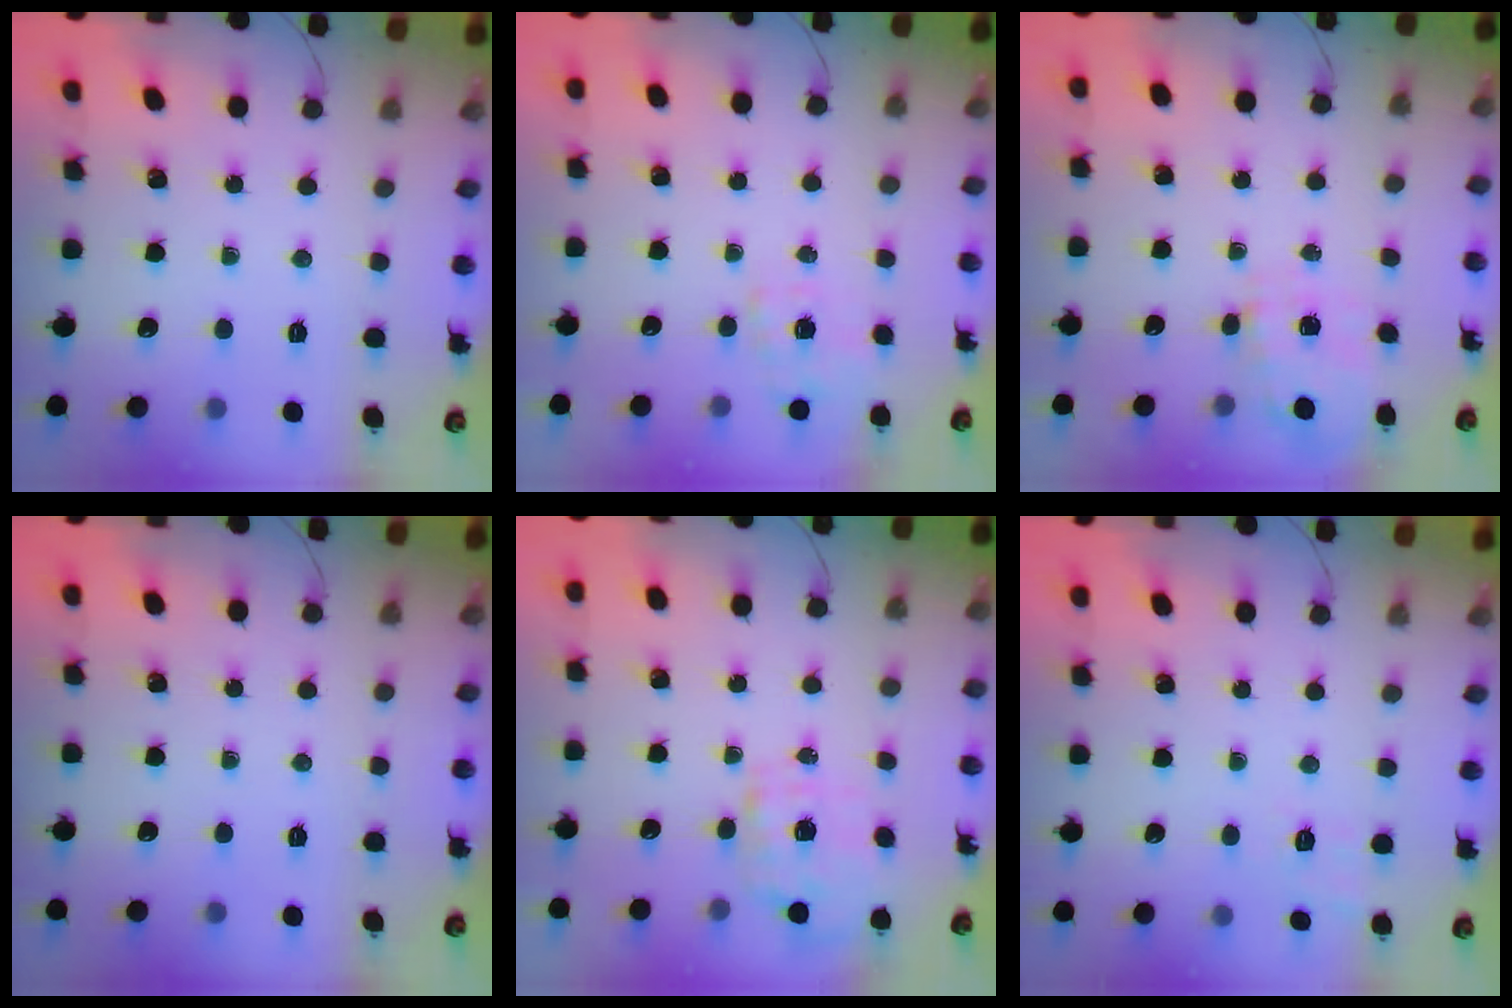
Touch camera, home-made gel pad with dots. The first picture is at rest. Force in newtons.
{"total": 2.3, "press": 2.1, "slide": 1.0}
{"total": 0.7, "press": 0.4, "slide": 0.6}
{"total": 0.0}
{"total": 1.7, "press": 1.6, "slide": 0.6}
{"total": 3.6, "press": 2.9, "slide": 2.1}